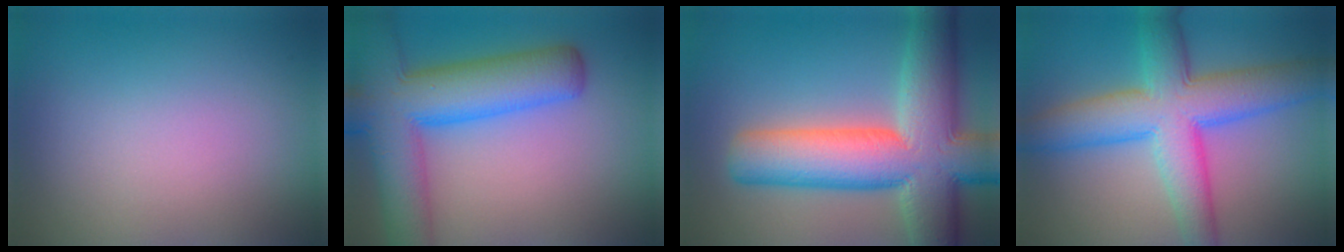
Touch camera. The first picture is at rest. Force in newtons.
{"total": 10.7, "press": 10.7, "slide": 0.6}
{"total": 13.4, "press": 13.4, "slide": 0.5}
{"total": 9.8, "press": 9.8, "slide": 0.3}